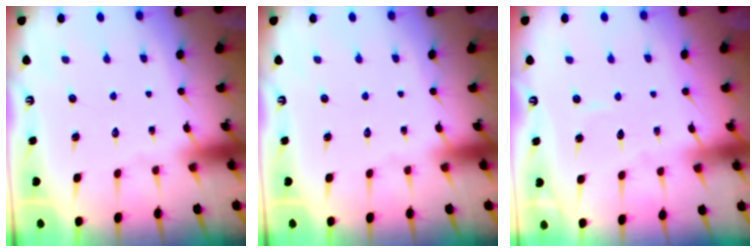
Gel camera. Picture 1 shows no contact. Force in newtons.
{"total": 0.0}
{"total": 3.5, "press": 3.5, "slide": 0.2}